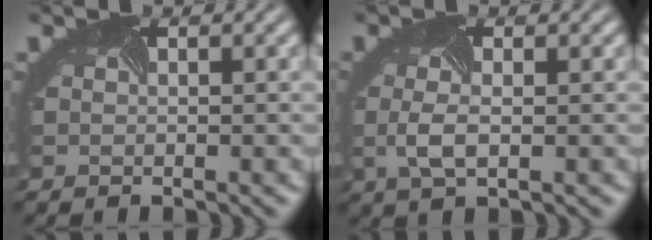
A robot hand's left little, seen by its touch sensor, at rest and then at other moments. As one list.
[{"total": 2.3, "force": [-0.3, 0.8, 2.1], "torque": [-0.055, -0.002, -0.006]}]